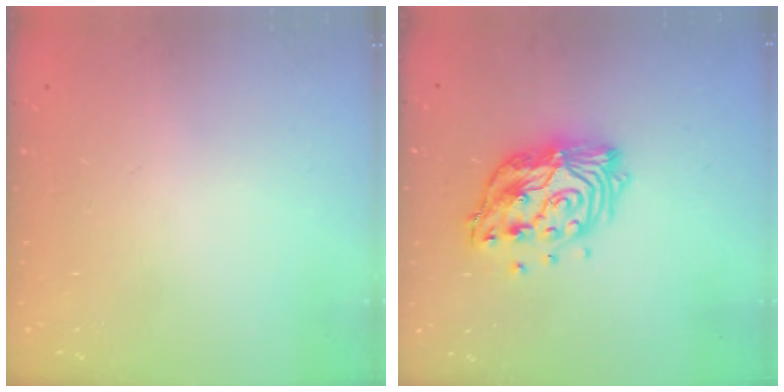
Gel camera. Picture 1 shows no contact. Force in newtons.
{"total": 16.8, "press": 16.7, "slide": 1.5}